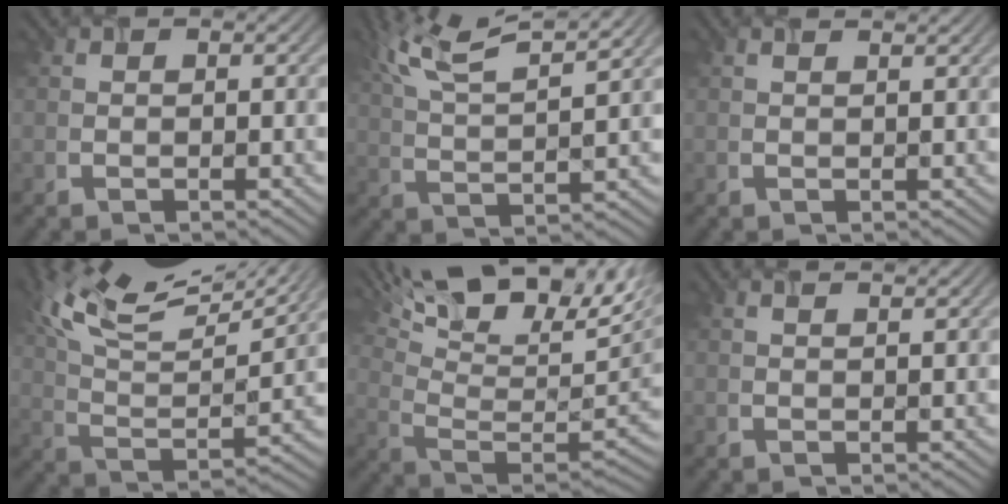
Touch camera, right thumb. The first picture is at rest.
{"total": 10.5, "force": [7.3, 2.7, 7.1], "torque": [-0.156, 0.012, 0.118]}
{"total": 0.7, "force": [0.6, 0.1, 0.4], "torque": [-0.002, 0.003, 0.008]}
{"total": 15.1, "force": [10.0, 5.4, 10.0], "torque": [-0.233, 0.028, 0.145]}
{"total": 17.8, "force": [8.7, 6.8, 13.9], "torque": [-0.237, 0.030, 0.128]}
{"total": 1.1, "force": [0.8, 0.1, 0.6], "torque": [-0.005, 0.003, 0.012]}